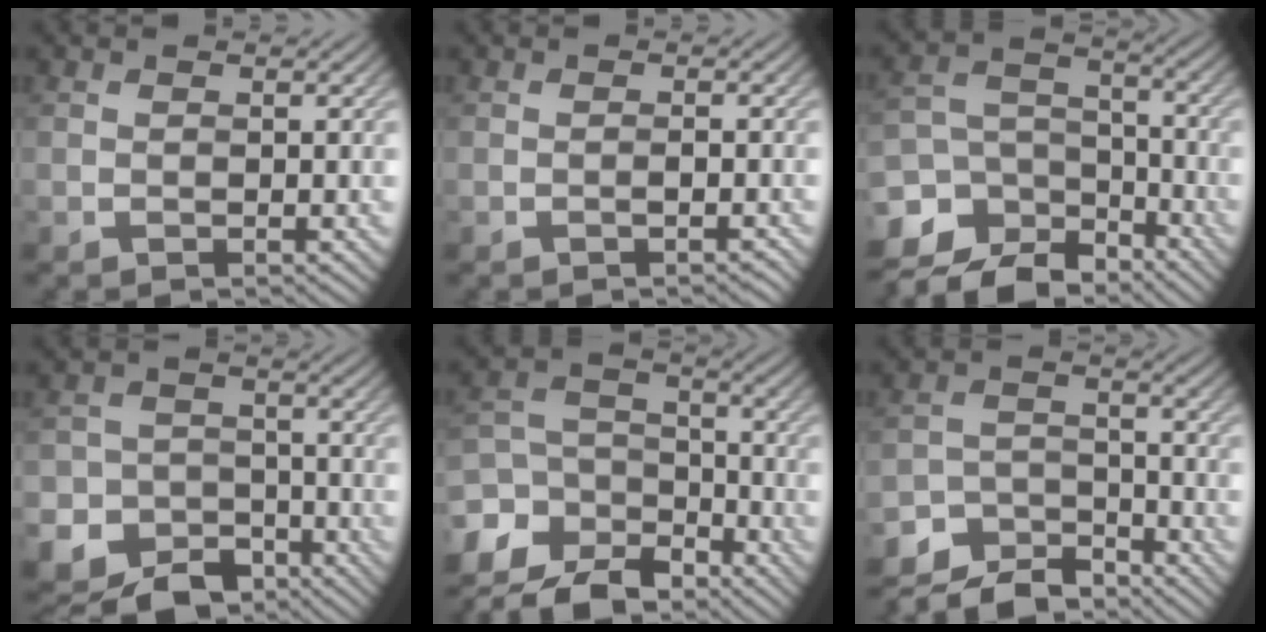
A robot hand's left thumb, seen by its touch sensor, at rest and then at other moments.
{"total": 0.9, "force": [-0.5, 0.1, 0.7], "torque": [-0.010, 0.003, -0.008]}
{"total": 13.5, "force": [-10.2, 7.9, 3.9], "torque": [-0.123, -0.032, -0.144]}
{"total": 13.6, "force": [-9.2, 9.6, 2.7], "torque": [-0.064, -0.062, -0.150]}
{"total": 13.1, "force": [-9.9, 7.4, 4.5], "torque": [-0.143, -0.035, -0.145]}
{"total": 9.3, "force": [-8.4, 3.4, 2.2], "torque": [-0.036, -0.011, -0.137]}